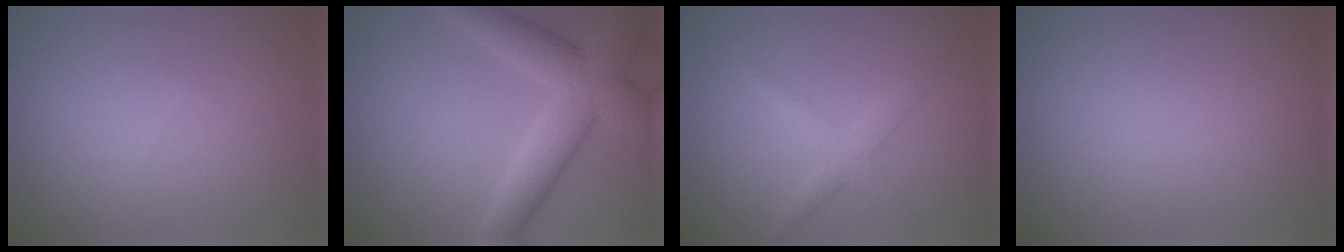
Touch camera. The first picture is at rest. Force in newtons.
{"total": 7.6, "press": 7.6, "slide": 0.1}
{"total": 2.4, "press": 2.4, "slide": 0.1}
{"total": 0.0}